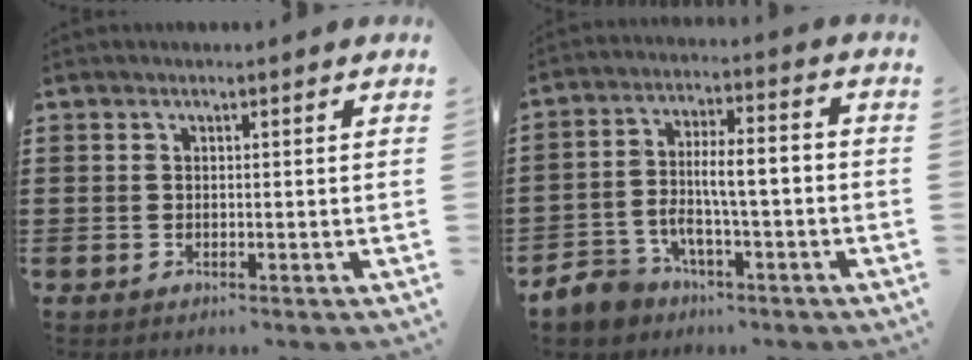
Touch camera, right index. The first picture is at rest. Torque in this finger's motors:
{"motor_torque": [1.39, 0.23, 0.36, 0.14]}